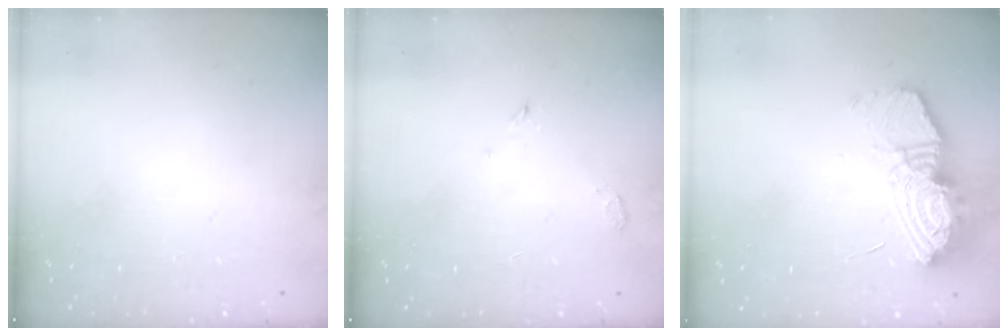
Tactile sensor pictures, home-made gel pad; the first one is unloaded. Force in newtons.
{"total": 2.7, "press": 2.6, "slide": 0.8}
{"total": 13.9, "press": 13.9, "slide": 1.0}